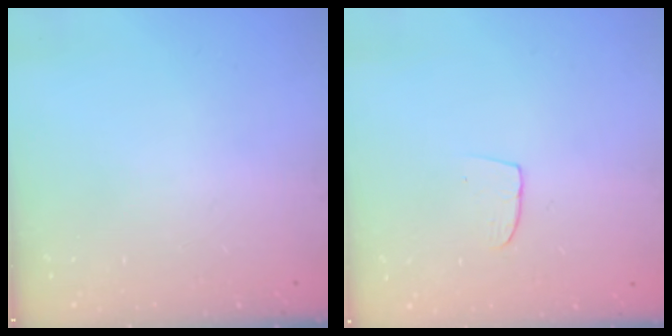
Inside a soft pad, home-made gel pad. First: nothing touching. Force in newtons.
{"total": 5.2, "press": 5.2, "slide": 0.4}